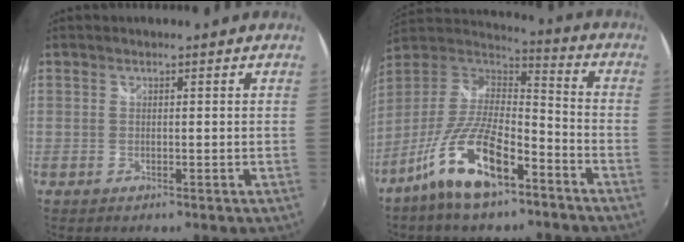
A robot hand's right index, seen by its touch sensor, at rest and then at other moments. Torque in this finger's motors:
{"motor_torque": [1.13, -1.01, 1.02, 0.21]}